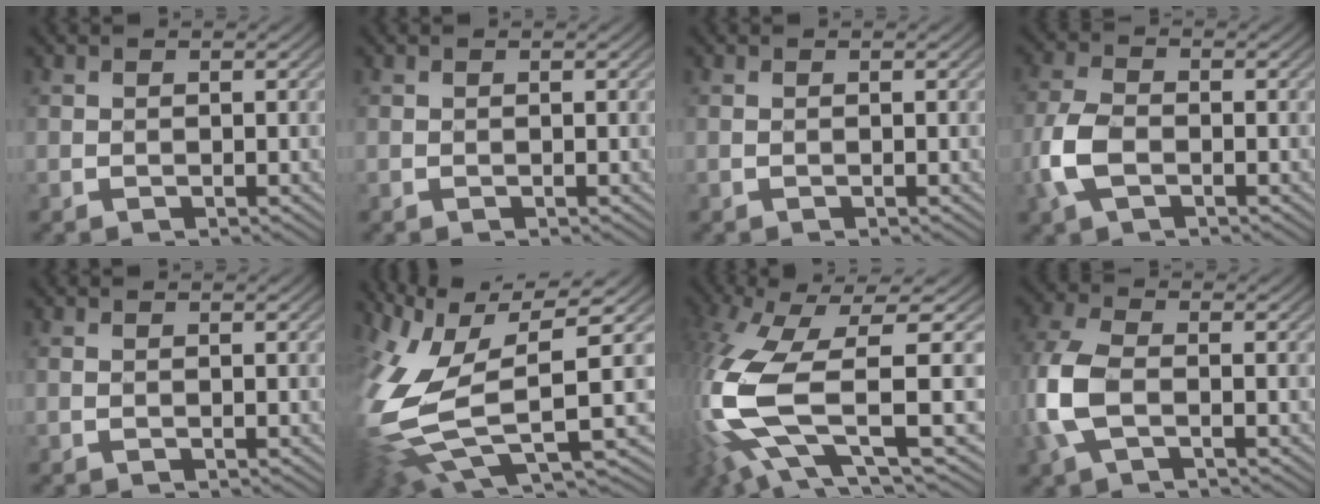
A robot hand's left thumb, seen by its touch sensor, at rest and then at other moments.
{"total": 0.0}
{"total": 0.0}
{"total": 5.4, "force": [-2.5, 3.0, 3.8], "torque": [-0.104, 0.004, -0.055]}
{"total": 0.0}
{"total": 12.9, "force": [-1.0, 6.0, 11.4], "torque": [-0.270, -0.001, -0.012]}
{"total": 13.6, "force": [-4.4, 3.9, 12.3], "torque": [-0.304, -0.013, -0.081]}
{"total": 7.5, "force": [-2.0, 4.2, 5.9], "torque": [-0.175, 0.008, -0.046]}